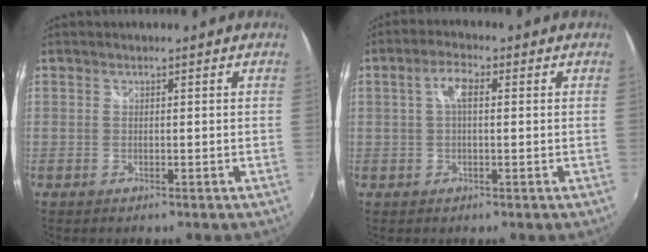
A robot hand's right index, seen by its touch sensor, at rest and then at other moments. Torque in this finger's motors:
{"motor_torque": [0.43, 0.11, 0.18, 0.07]}